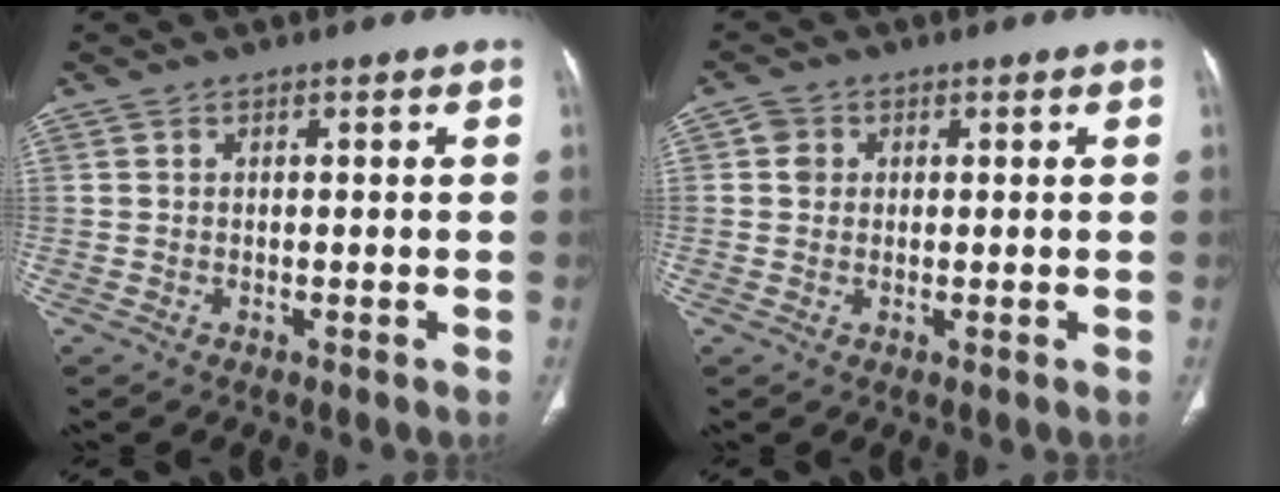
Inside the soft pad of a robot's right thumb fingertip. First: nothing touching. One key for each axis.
{"total": 2.4, "fx": 0.4, "fy": 2.2, "fz": 0.8, "tx": -0.004, "ty": 0.001, "tz": 0.006}